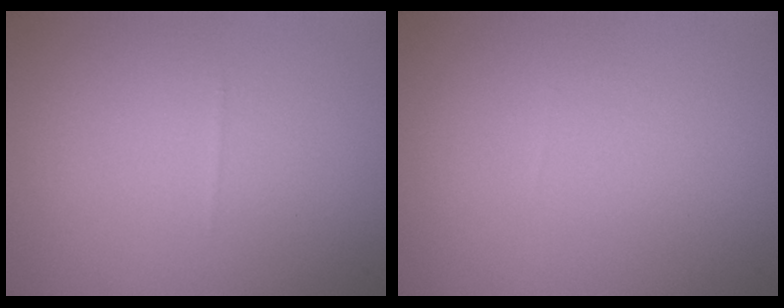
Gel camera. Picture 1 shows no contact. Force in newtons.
{"total": 0.0}